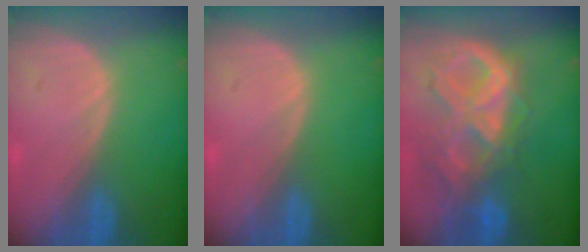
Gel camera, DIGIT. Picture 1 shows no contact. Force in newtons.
{"total": 0.0}
{"total": 10.5, "press": 8.8, "slide": 5.8}